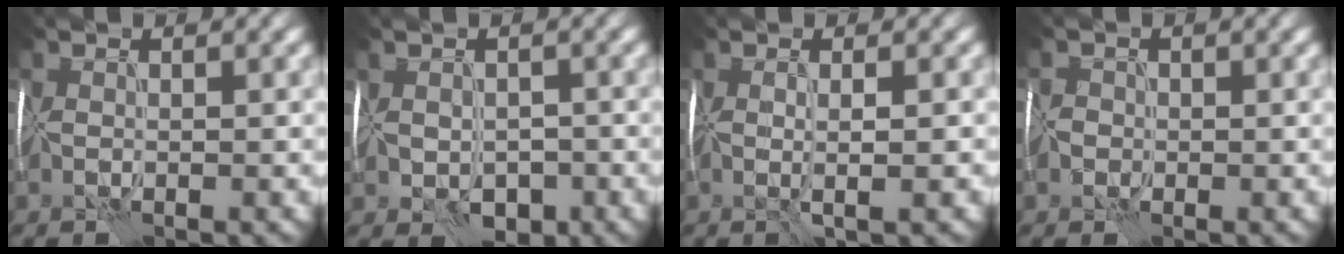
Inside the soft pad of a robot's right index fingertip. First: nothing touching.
{"total": 3.4, "force": [-0.8, 2.4, 2.2], "torque": [-0.027, 0.000, -0.012]}
{"total": 2.0, "force": [0.5, 0.4, 1.9], "torque": [-0.014, 0.008, 0.014]}
{"total": 0.9, "force": [-0.3, 0.8, -0.1], "torque": [0.003, 0.007, -0.013]}